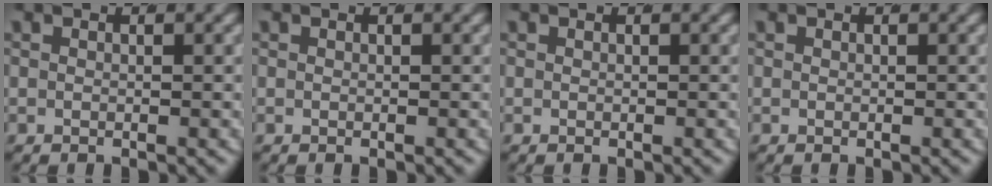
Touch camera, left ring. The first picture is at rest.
{"total": 0.0}
{"total": 0.0}
{"total": 0.0}